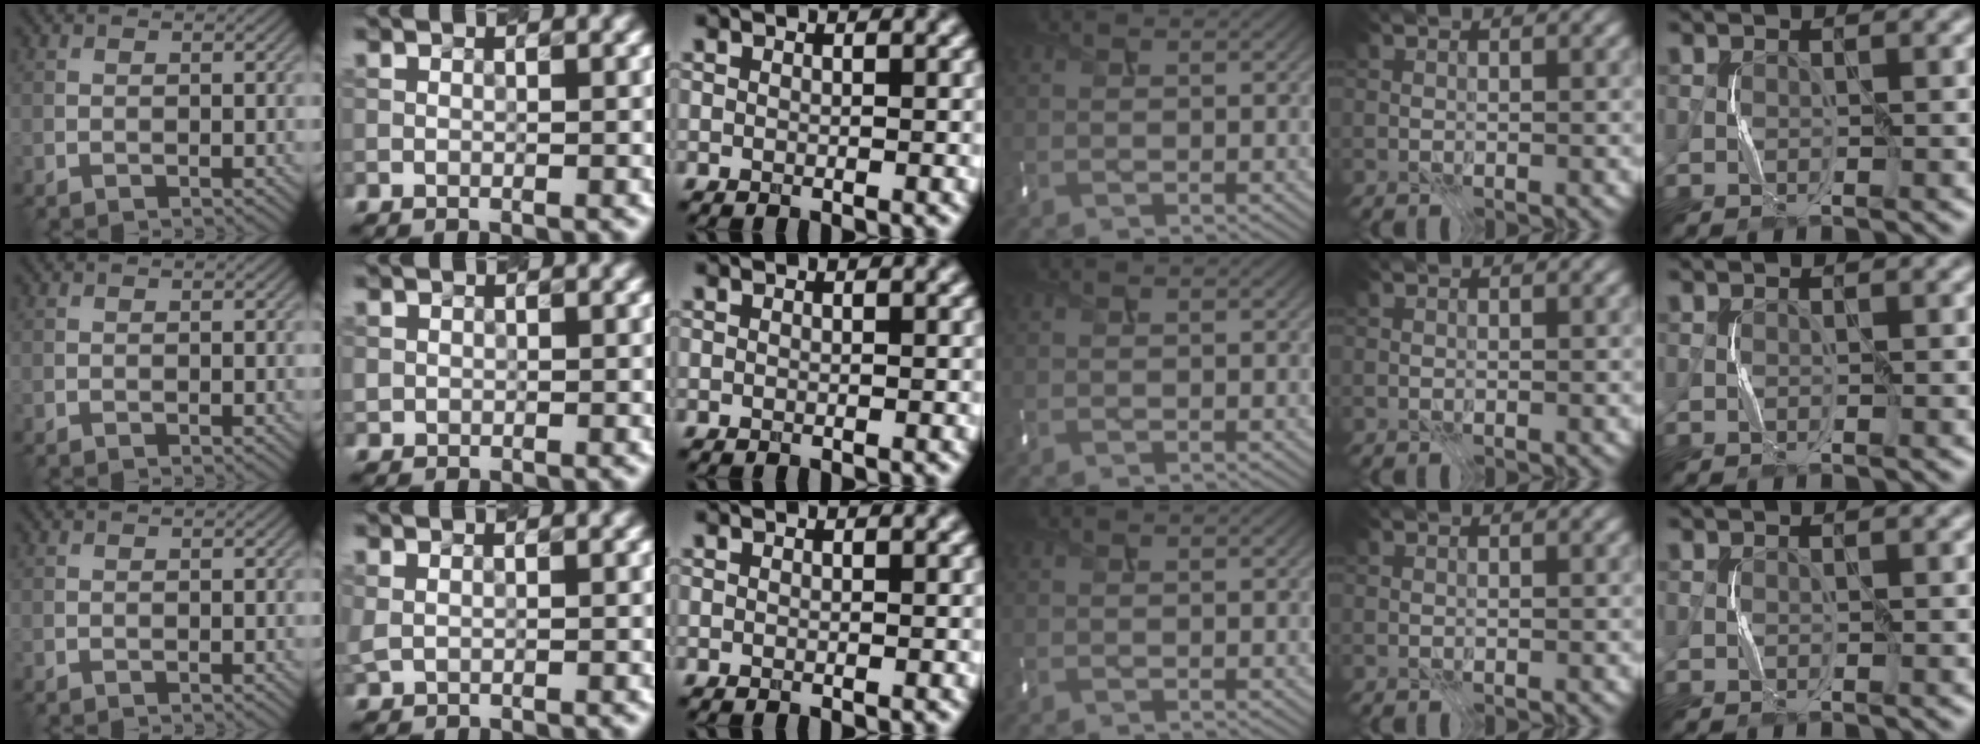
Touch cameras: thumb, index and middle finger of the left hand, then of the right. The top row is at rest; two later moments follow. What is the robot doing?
{"motion": "press", "object": "mouse"}